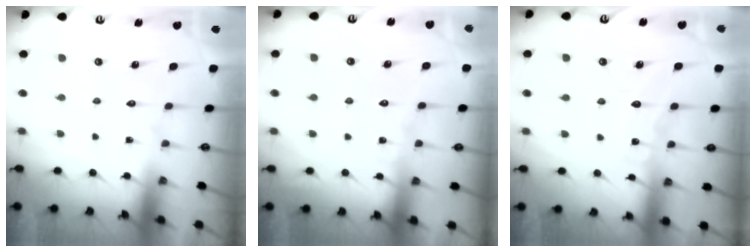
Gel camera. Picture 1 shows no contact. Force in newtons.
{"total": 2.5, "press": 2.5, "slide": 0.2}
{"total": 5.4, "press": 5.4, "slide": 0.4}